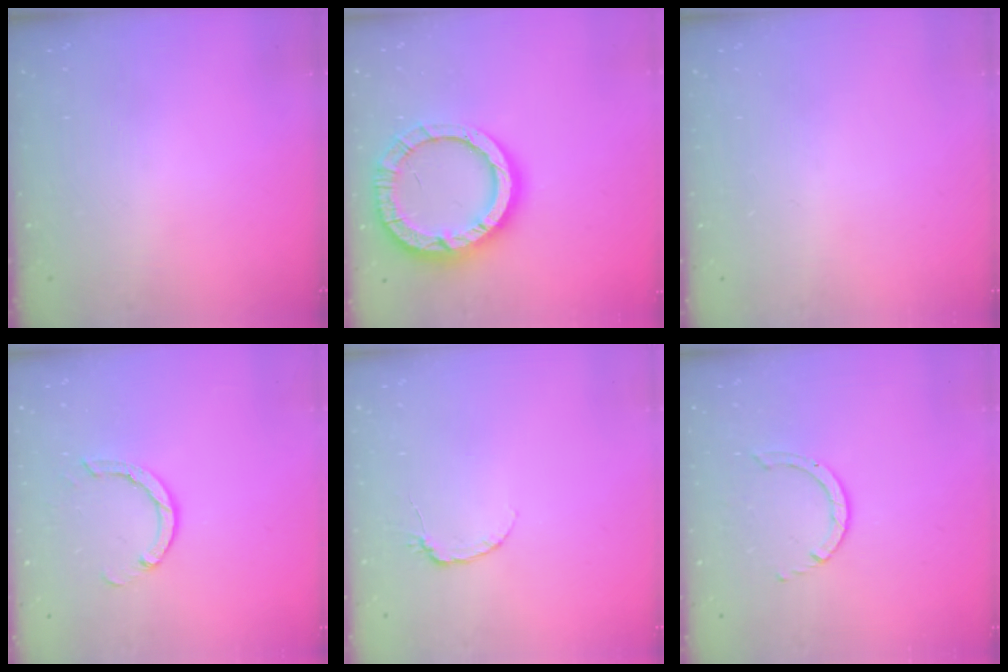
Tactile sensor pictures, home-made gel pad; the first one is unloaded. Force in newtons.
{"total": 17.5, "press": 17.4, "slide": 1.5}
{"total": 0.0}
{"total": 3.4, "press": 3.4, "slide": 0.2}
{"total": 4.0, "press": 4.0, "slide": 0.5}
{"total": 1.4, "press": 1.4, "slide": 0.2}